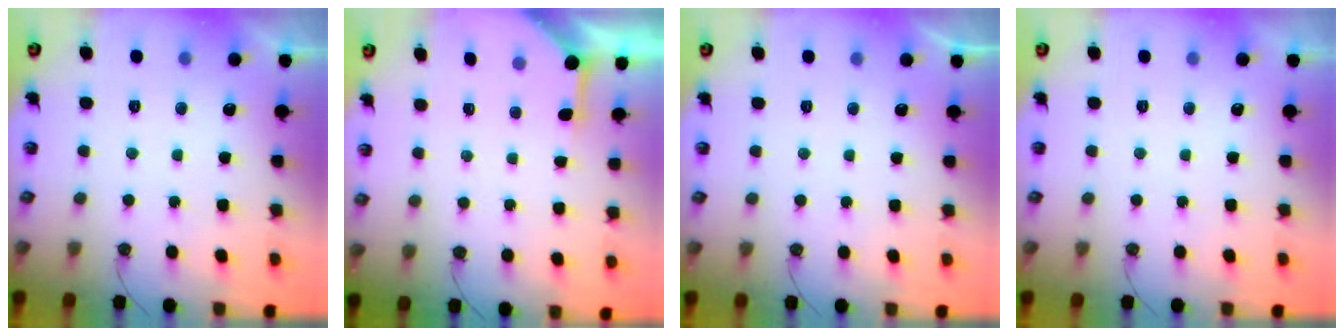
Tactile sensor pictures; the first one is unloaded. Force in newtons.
{"total": 3.8, "press": 3.8, "slide": 0.5}
{"total": 0.0}
{"total": 0.0}